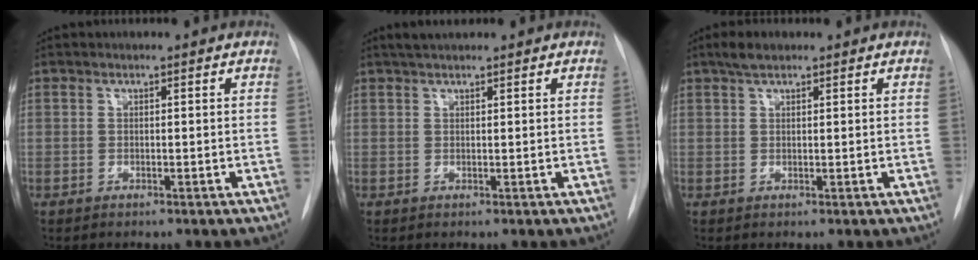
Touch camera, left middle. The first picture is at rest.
{"total": 2.2, "force": [1.9, 0.4, 1.1], "torque": [-0.019, 0.015, 0.032]}
{"total": 2.8, "force": [2.1, 1.0, 1.6], "torque": [-0.035, 0.010, 0.038]}